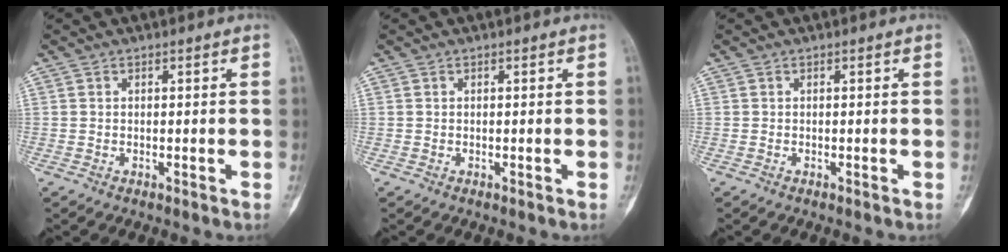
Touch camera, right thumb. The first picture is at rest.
{"total": 0.0}
{"total": 0.0}